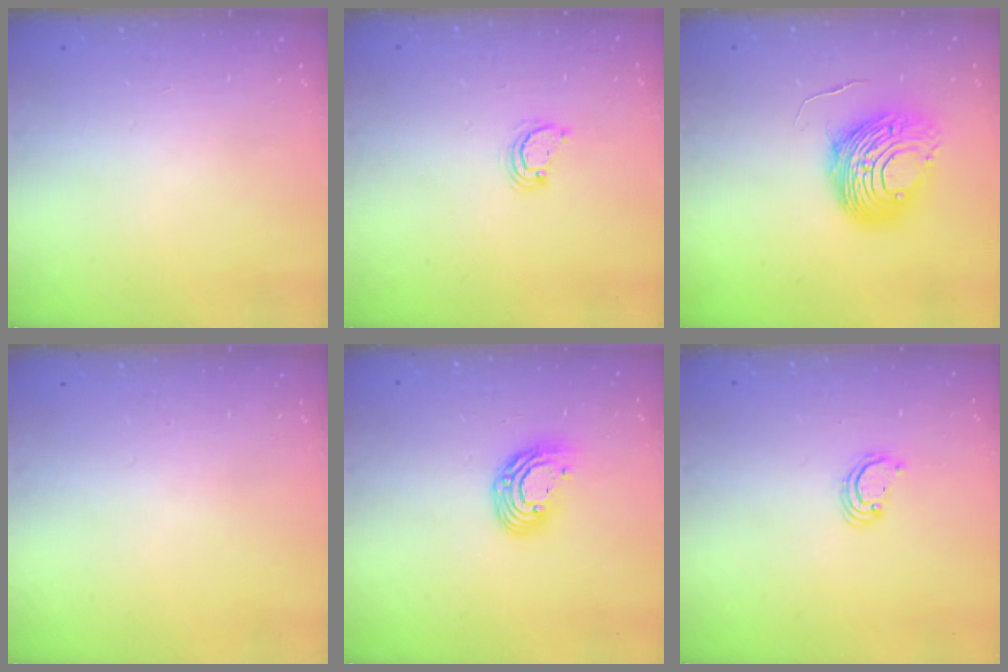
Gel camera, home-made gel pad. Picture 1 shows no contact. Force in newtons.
{"total": 3.0, "press": 3.0, "slide": 0.2}
{"total": 12.1, "press": 12.1, "slide": 1.2}
{"total": 0.0}
{"total": 9.8, "press": 9.8, "slide": 0.9}
{"total": 2.2, "press": 2.2, "slide": 0.1}